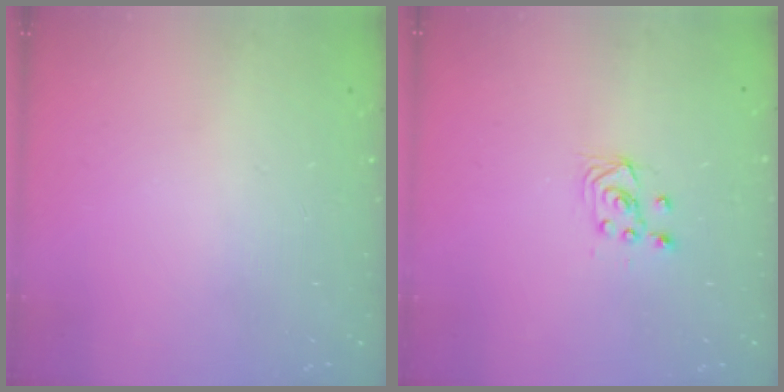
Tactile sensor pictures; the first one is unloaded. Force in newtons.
{"total": 2.9, "press": 2.7, "slide": 1.0}